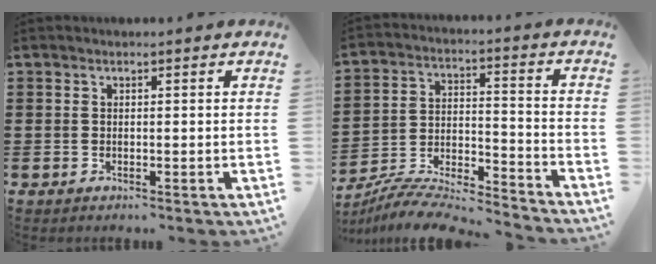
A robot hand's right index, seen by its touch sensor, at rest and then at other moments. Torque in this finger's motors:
{"motor_torque": [-1.10, 1.03, 0.02, -0.03]}